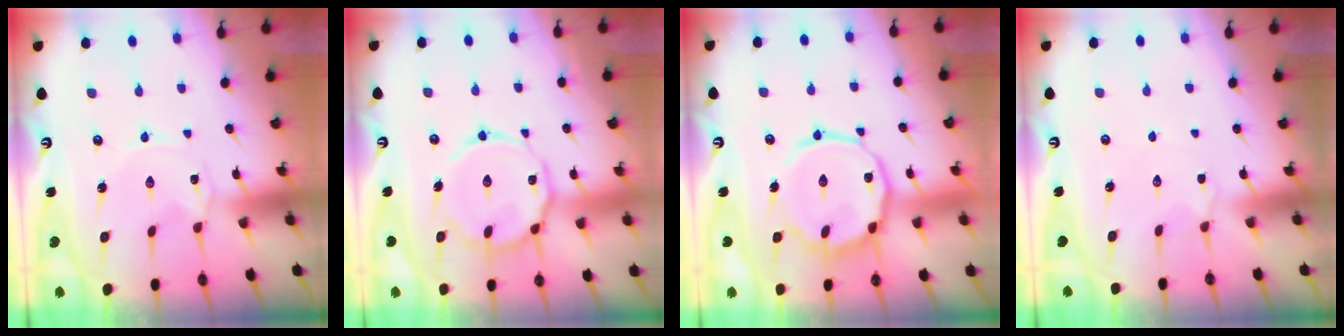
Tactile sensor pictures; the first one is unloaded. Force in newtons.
{"total": 15.0, "press": 15.0, "slide": 1.3}
{"total": 15.6, "press": 15.5, "slide": 1.2}
{"total": 3.7, "press": 3.7, "slide": 0.5}